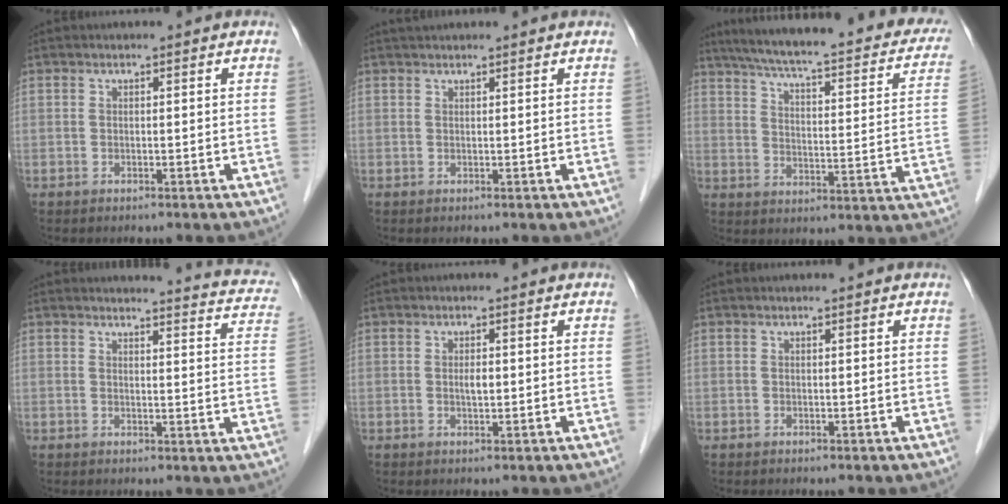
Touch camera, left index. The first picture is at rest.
{"total": 2.8, "force": [2.6, 0.0, 0.9], "torque": [-0.010, 0.029, 0.041]}
{"total": 28.6, "force": [23.0, 5.1, 16.2], "torque": [-0.239, -0.011, 0.280]}
{"total": 12.2, "force": [11.8, 1.5, 2.8], "torque": [-0.007, -0.056, 0.096]}
{"total": 1.4, "force": [0.1, 0.5, 1.3], "torque": [-0.023, -0.001, 0.002]}
{"total": 0.5, "force": [0.5, 0.0, 0.2], "torque": [-0.004, 0.003, 0.007]}